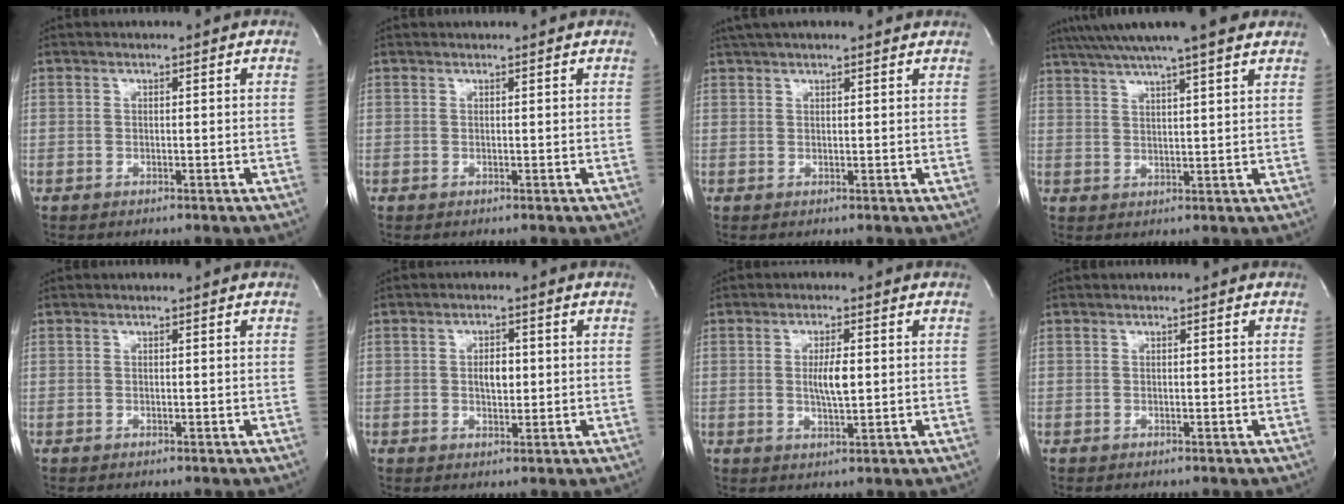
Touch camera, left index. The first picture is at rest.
{"total": 0.6, "force": [0.6, -0.1, 0.2], "torque": [-0.003, 0.005, 0.009]}
{"total": 8.5, "force": [7.3, 1.5, 4.2], "torque": [-0.067, 0.031, 0.099]}
{"total": 15.3, "force": [12.5, 0.8, 8.9], "torque": [-0.157, 0.031, 0.180]}
{"total": 0.0}
{"total": 3.1, "force": [0.1, 1.6, 2.6], "torque": [-0.045, 0.000, 0.003]}
{"total": 4.1, "force": [0.1, 0.9, 4.0], "torque": [-0.076, -0.005, 0.003]}
{"total": 0.0}